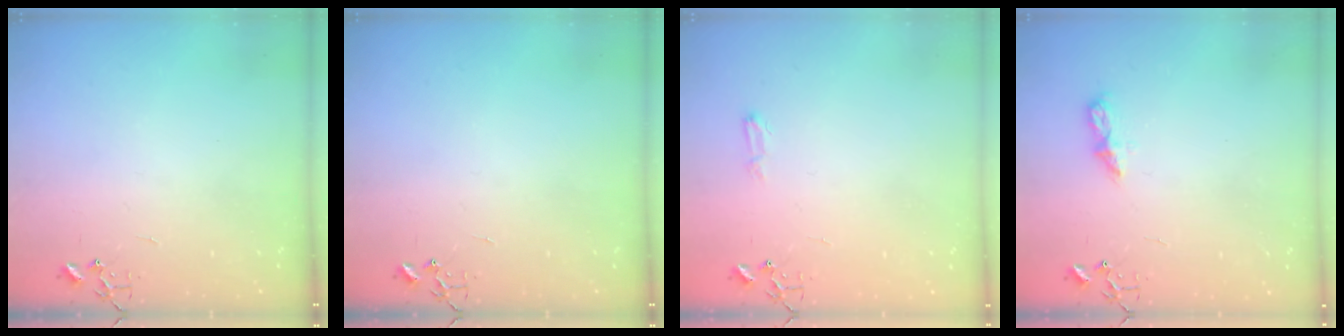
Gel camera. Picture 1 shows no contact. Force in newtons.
{"total": 0.0}
{"total": 6.0, "press": 6.0, "slide": 0.7}
{"total": 6.7, "press": 6.6, "slide": 0.8}